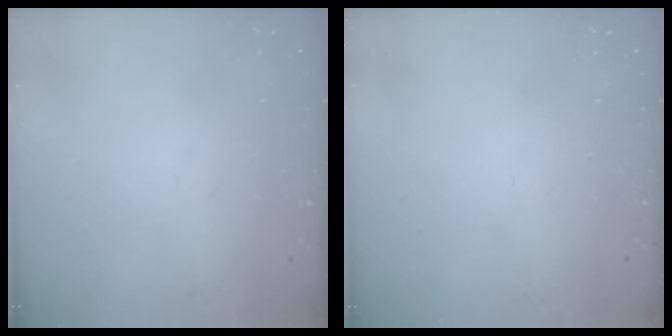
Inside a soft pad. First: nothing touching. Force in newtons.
{"total": 0.0}